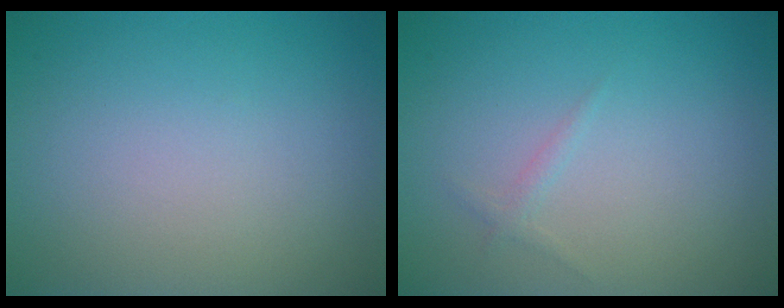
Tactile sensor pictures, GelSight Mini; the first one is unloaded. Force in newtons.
{"total": 0.6, "press": 0.6, "slide": 0.1}